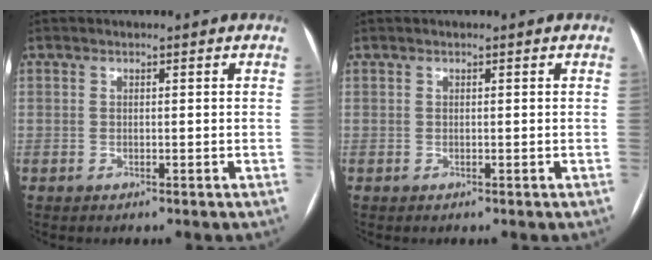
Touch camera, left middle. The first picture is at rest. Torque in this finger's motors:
{"motor_torque": [0.00, 0.00, 0.00, 0.00]}